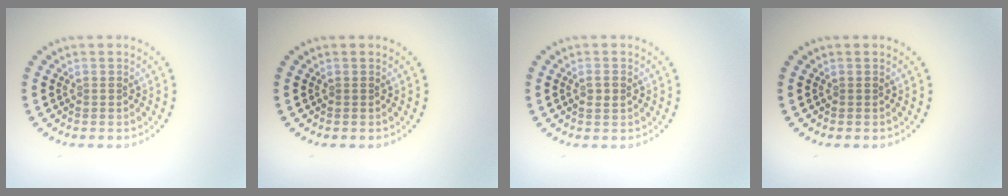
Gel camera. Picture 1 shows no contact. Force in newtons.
{"total": 0.0}
{"total": 1.1, "press": 1.1, "slide": 0.2}
{"total": 0.0}